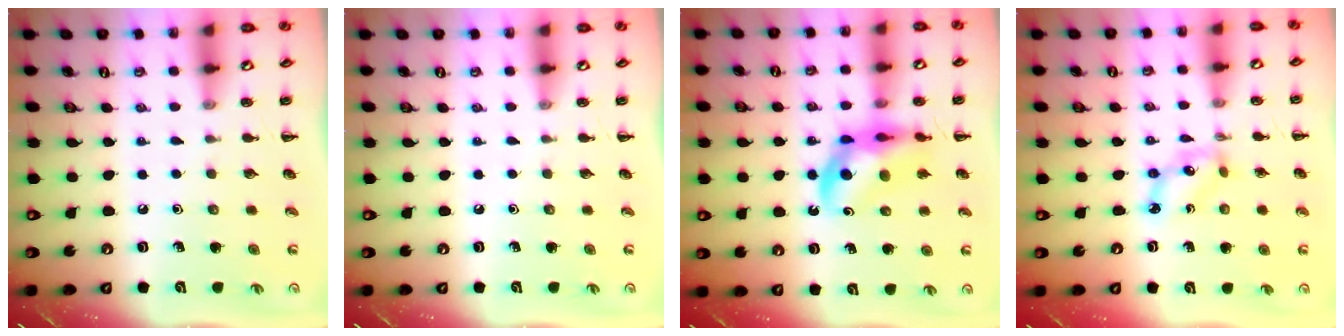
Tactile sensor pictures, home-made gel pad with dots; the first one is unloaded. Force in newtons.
{"total": 0.0}
{"total": 12.9, "press": 12.4, "slide": 3.7}
{"total": 5.2, "press": 5.0, "slide": 1.3}